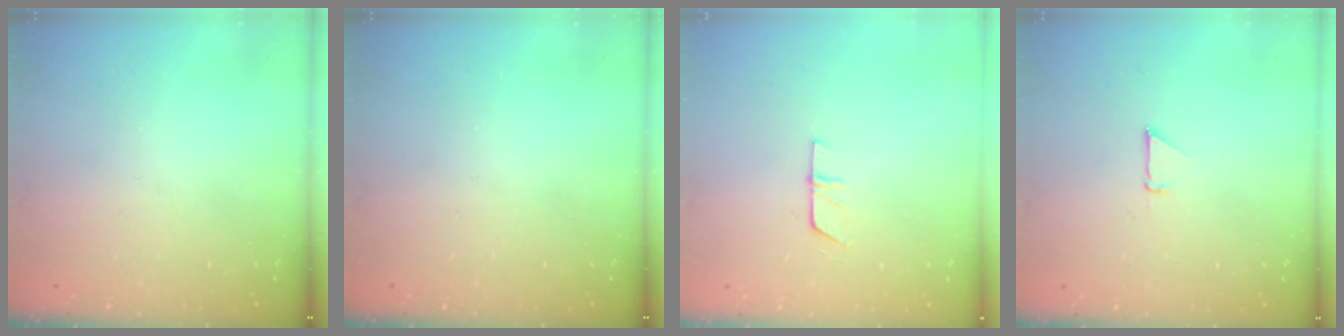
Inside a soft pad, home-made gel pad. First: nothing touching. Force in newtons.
{"total": 0.0}
{"total": 5.4, "press": 5.4, "slide": 0.4}
{"total": 0.9, "press": 0.9, "slide": 0.1}